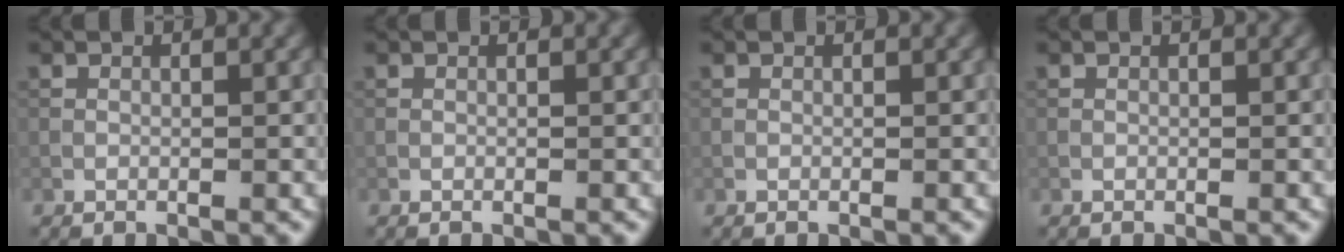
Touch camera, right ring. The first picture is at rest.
{"total": 0.0}
{"total": 0.0}
{"total": 0.0}